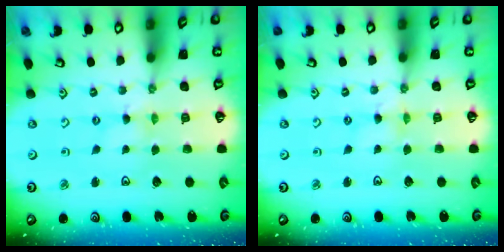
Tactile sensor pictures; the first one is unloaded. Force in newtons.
{"total": 1.5, "press": 1.4, "slide": 0.3}